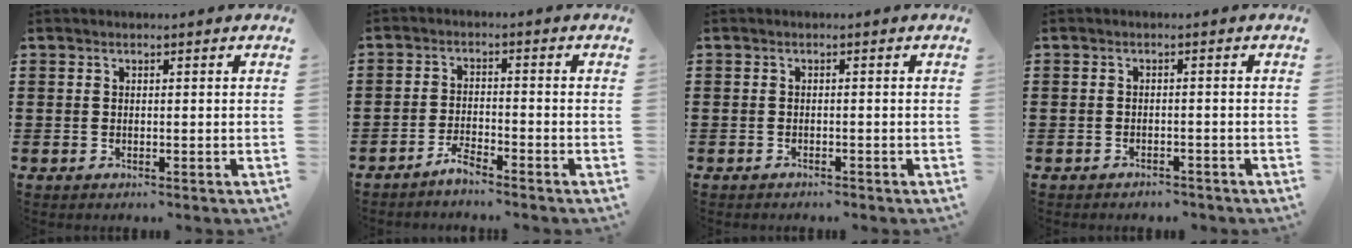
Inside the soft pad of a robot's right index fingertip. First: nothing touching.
{"total": 2.8, "force": [-2.7, 0.2, 0.7], "torque": [-0.016, 0.005, -0.053]}
{"total": 0.9, "force": [-0.9, 0.2, 0.0], "torque": [-0.003, 0.002, -0.020]}
{"total": 1.5, "force": [-1.5, 0.2, 0.0], "torque": [-0.007, 0.001, -0.032]}